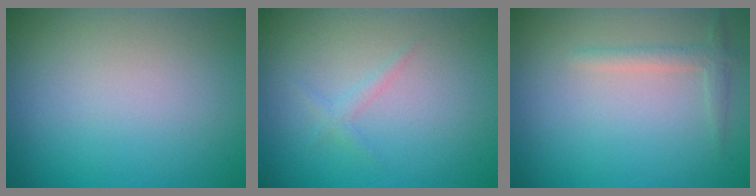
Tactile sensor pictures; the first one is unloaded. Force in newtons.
{"total": 1.0, "press": 1.0, "slide": 0.0}
{"total": 1.5, "press": 1.5, "slide": 0.1}